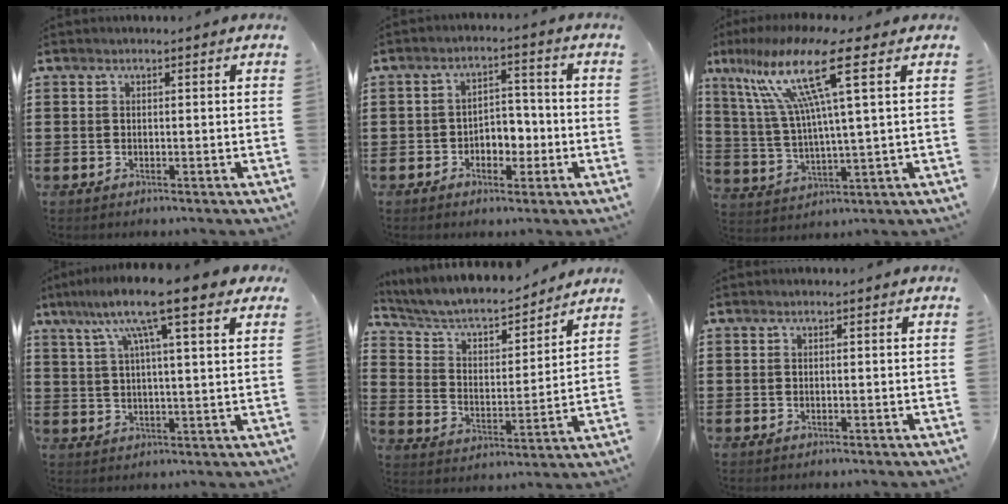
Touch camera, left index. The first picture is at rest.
{"total": 3.9, "force": [-1.8, 2.9, 2.0], "torque": [-0.037, 0.006, -0.042]}
{"total": 14.2, "force": [7.1, 1.2, 12.2], "torque": [-0.271, -0.019, 0.108]}
{"total": 12.0, "force": [7.4, 1.9, 9.2], "torque": [-0.184, -0.013, 0.118]}
{"total": 5.9, "force": [5.2, 1.7, 2.2], "torque": [-0.068, -0.033, 0.084]}
{"total": 0.0}